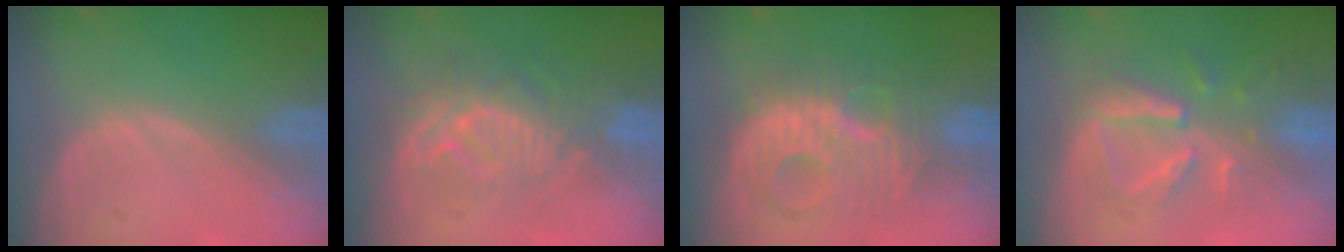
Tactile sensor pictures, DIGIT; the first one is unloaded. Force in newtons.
{"total": 9.5, "press": 8.3, "slide": 4.7}
{"total": 10.1, "press": 10.1, "slide": 0.3}
{"total": 8.1, "press": 7.5, "slide": 3.0}